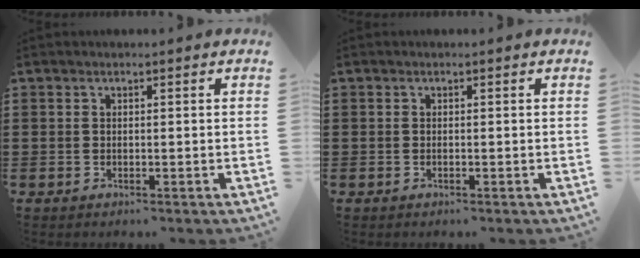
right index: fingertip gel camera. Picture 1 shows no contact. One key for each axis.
{"total": 0.0}